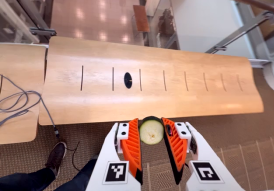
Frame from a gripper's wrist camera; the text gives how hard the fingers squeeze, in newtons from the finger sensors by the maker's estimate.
{"total": 9.0, "left": 9.0, "right": 9.0}